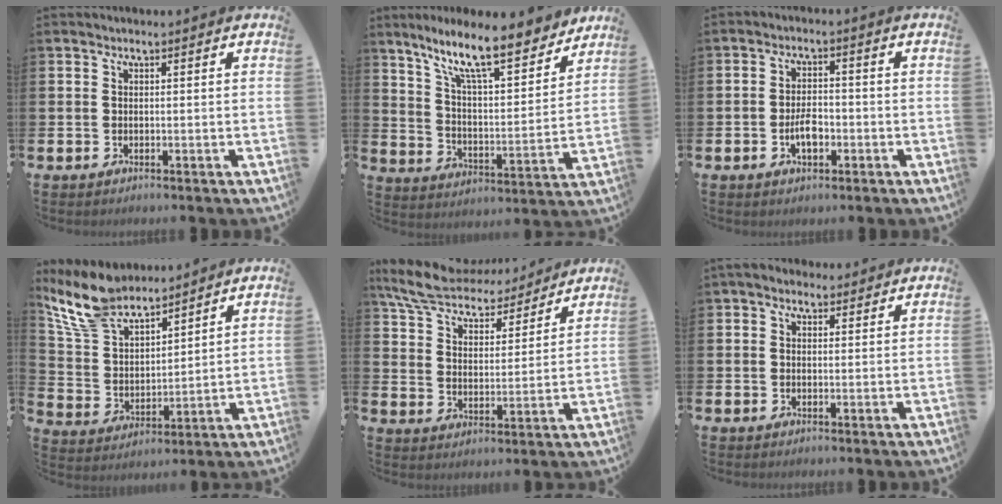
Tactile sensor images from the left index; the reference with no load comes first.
{"total": 12.5, "force": [10.2, 2.3, 6.9], "torque": [-0.143, -0.061, 0.172]}
{"total": 3.6, "force": [-1.2, 2.0, 2.8], "torque": [-0.044, 0.003, -0.024]}
{"total": 9.3, "force": [8.4, 3.2, 2.5], "torque": [-0.089, -0.039, 0.158]}
{"total": 7.9, "force": [7.4, 2.0, 2.1], "torque": [-0.077, -0.052, 0.131]}
{"total": 2.8, "force": [2.3, 1.5, 0.6], "torque": [0.003, -0.005, 0.037]}